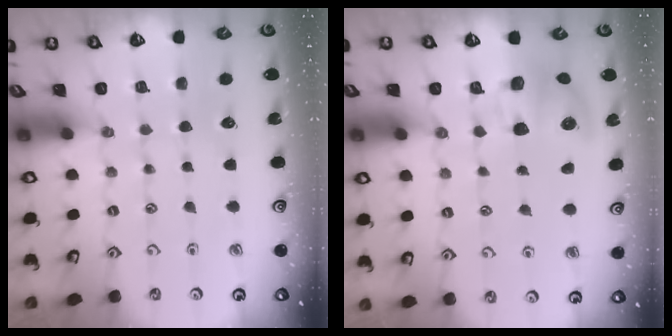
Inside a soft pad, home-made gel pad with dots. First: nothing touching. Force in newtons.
{"total": 8.8, "press": 8.7, "slide": 1.3}